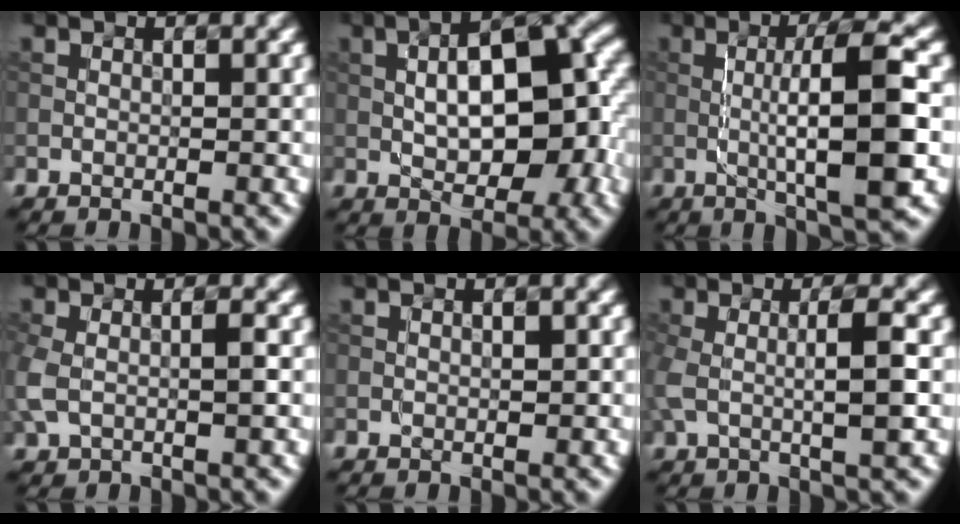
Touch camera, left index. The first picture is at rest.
{"total": 9.7, "force": [0.4, 4.5, 8.6], "torque": [-0.123, 0.012, 0.006]}
{"total": 8.7, "force": [-0.5, 1.5, 8.5], "torque": [-0.126, 0.009, -0.010]}
{"total": 2.9, "force": [-0.1, 1.6, 2.4], "torque": [-0.067, -0.003, -0.003]}
{"total": 0.7, "force": [0.1, 0.2, 0.6], "torque": [-0.010, 0.000, 0.003]}
{"total": 4.4, "force": [0.1, 1.1, 4.2], "torque": [-0.085, 0.001, 0.001]}